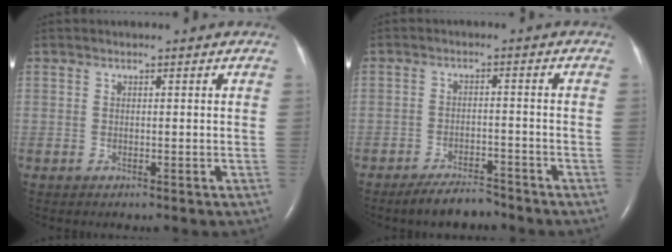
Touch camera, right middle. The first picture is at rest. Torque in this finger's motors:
{"motor_torque": [0.24, -0.24, 0.03, 0.01]}